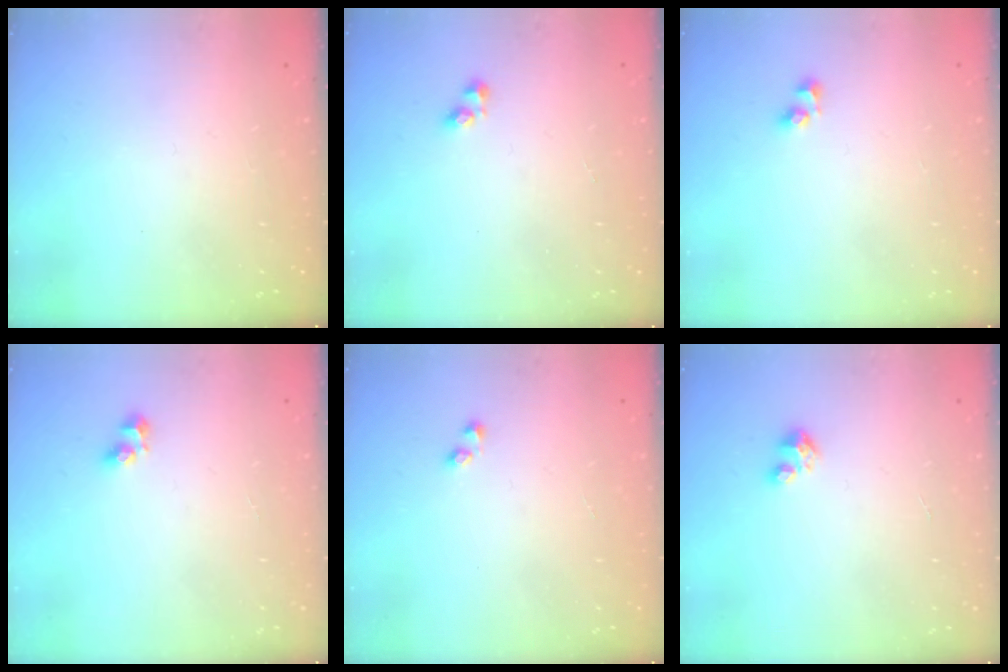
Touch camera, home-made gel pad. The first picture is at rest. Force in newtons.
{"total": 2.6, "press": 2.5, "slide": 0.6}
{"total": 3.5, "press": 3.5, "slide": 0.3}
{"total": 5.2, "press": 4.8, "slide": 1.8}
{"total": 0.9, "press": 0.8, "slide": 0.5}
{"total": 3.1, "press": 3.1, "slide": 0.1}